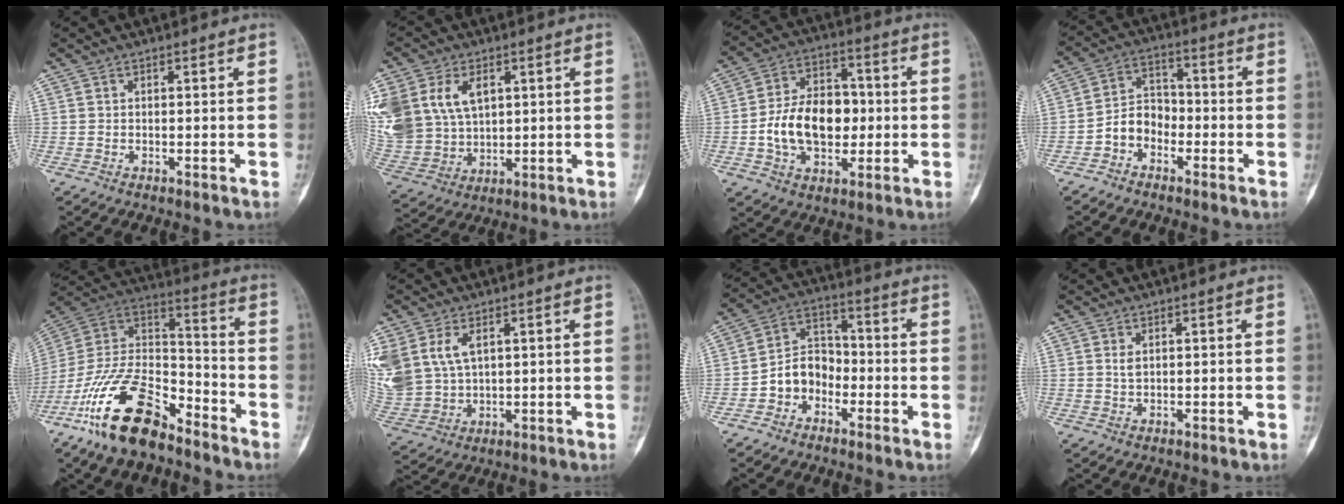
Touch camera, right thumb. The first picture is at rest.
{"total": 21.3, "force": [6.9, 15.4, 12.9], "torque": [-0.312, 0.018, 0.155]}
{"total": 15.3, "force": [-1.3, 10.2, 11.2], "torque": [-0.167, 0.029, -0.020]}
{"total": 6.7, "force": [-2.9, 5.1, 3.3], "torque": [-0.038, 0.037, -0.065]}
{"total": 21.0, "force": [-14.0, 9.1, 12.7], "torque": [-0.240, 0.079, -0.262]}
{"total": 14.3, "force": [4.8, 9.9, 9.1], "torque": [-0.228, 0.001, 0.115]}
{"total": 8.4, "force": [-3.1, 6.6, 4.2], "torque": [-0.047, 0.042, -0.068]}
{"total": 1.3, "force": [0.5, 0.7, 0.9], "torque": [-0.014, 0.000, 0.011]}